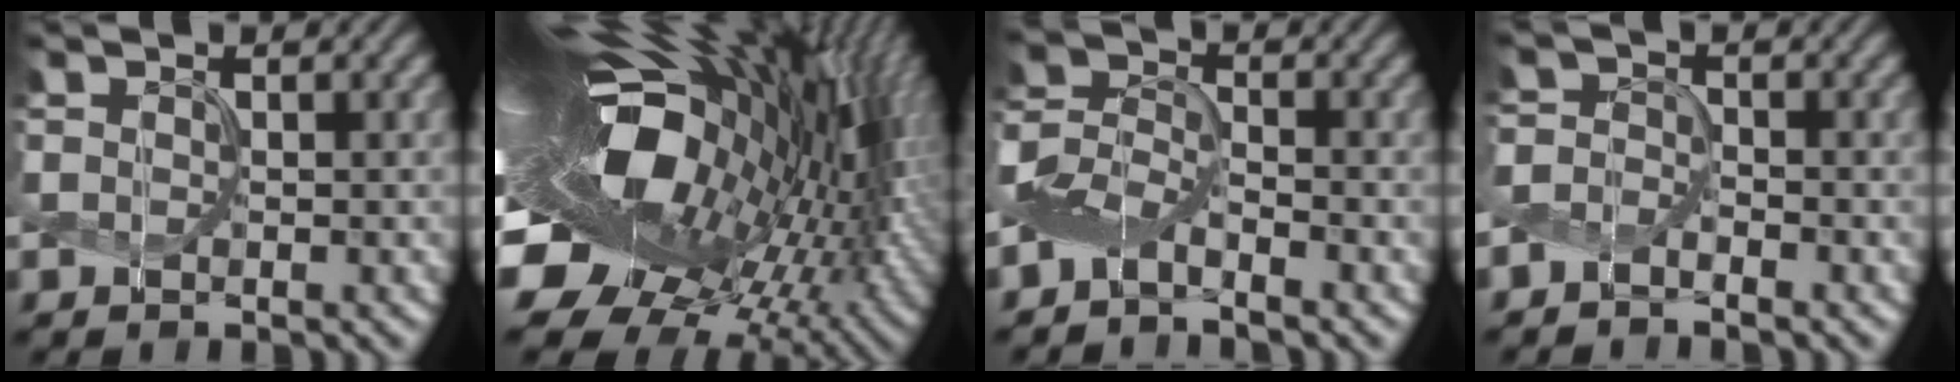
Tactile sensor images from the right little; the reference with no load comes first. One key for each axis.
{"total": 19.7, "fx": 0.5, "fy": 10.6, "fz": 16.7, "tx": -0.288, "ty": -0.025, "tz": 0.000}
{"total": 3.2, "fx": -2.9, "fy": 0.4, "fz": 1.5, "tx": -0.036, "ty": -0.001, "tz": -0.064}
{"total": 2.0, "fx": -2.0, "fy": -0.3, "fz": 0.1, "tx": -0.007, "ty": -0.001, "tz": -0.044}